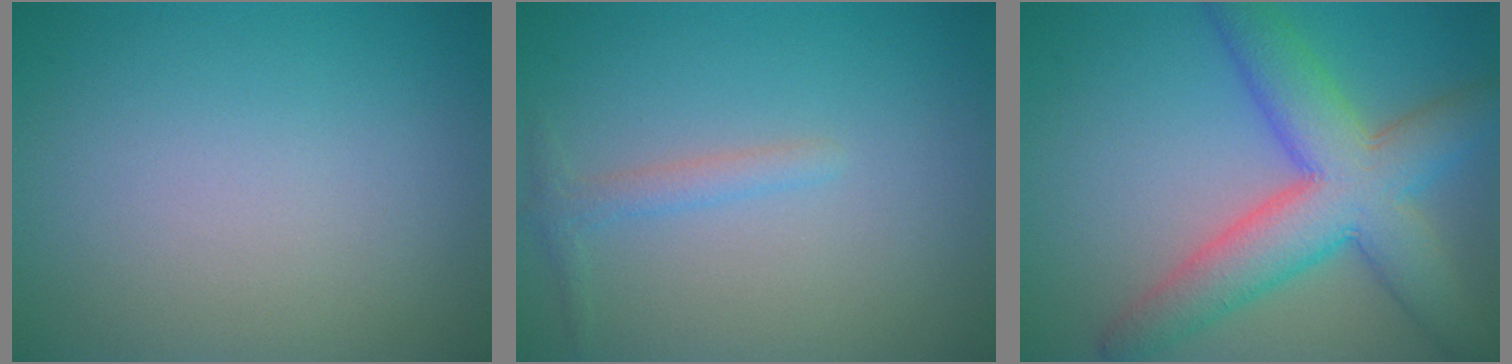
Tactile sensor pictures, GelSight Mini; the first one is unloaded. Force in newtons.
{"total": 1.4, "press": 1.4, "slide": 0.1}
{"total": 8.4, "press": 8.4, "slide": 0.4}